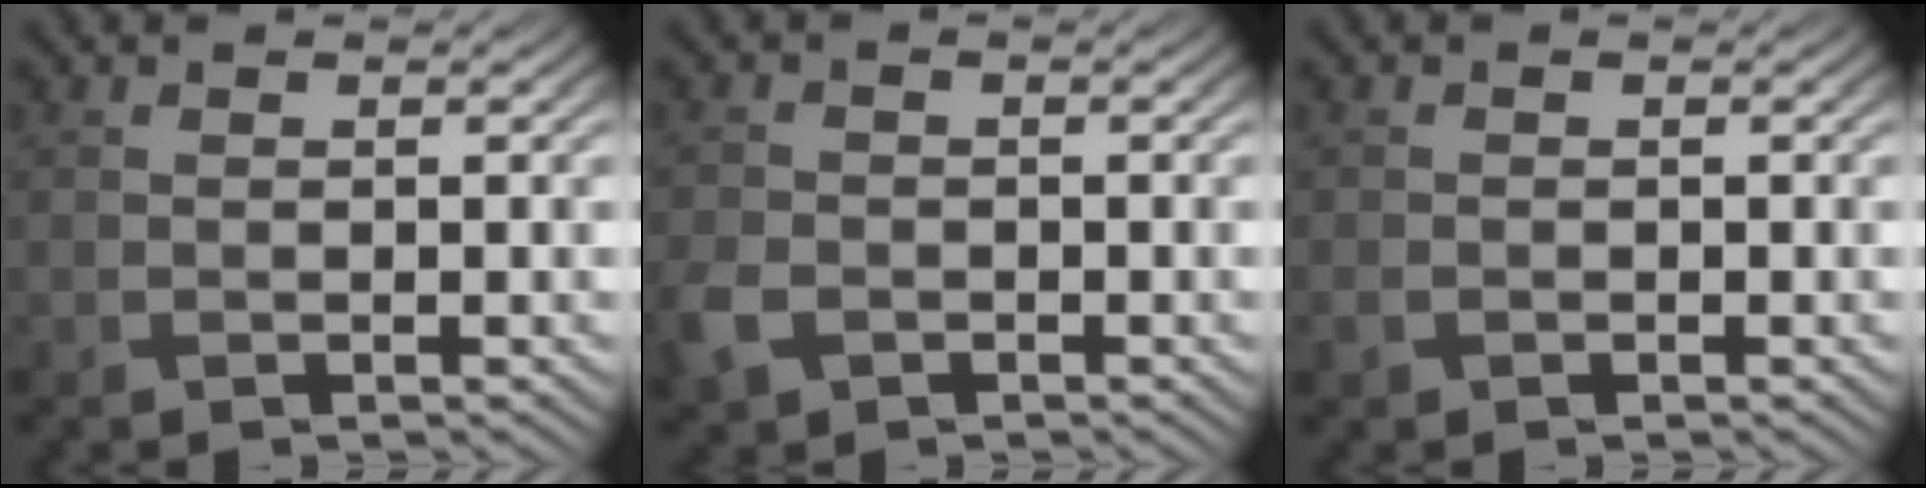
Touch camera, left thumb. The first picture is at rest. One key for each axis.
{"total": 3.8, "fx": -1.9, "fy": 2.8, "fz": 1.9, "tx": -0.057, "ty": -0.011, "tz": -0.045}
{"total": 1.1, "fx": -0.5, "fy": 0.8, "fz": 0.4, "tx": -0.010, "ty": -0.006, "tz": -0.012}